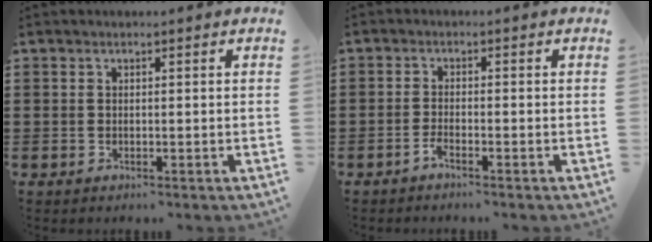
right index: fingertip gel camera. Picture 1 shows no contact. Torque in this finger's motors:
{"motor_torque": [1.06, 1.08, -0.18, -0.05]}